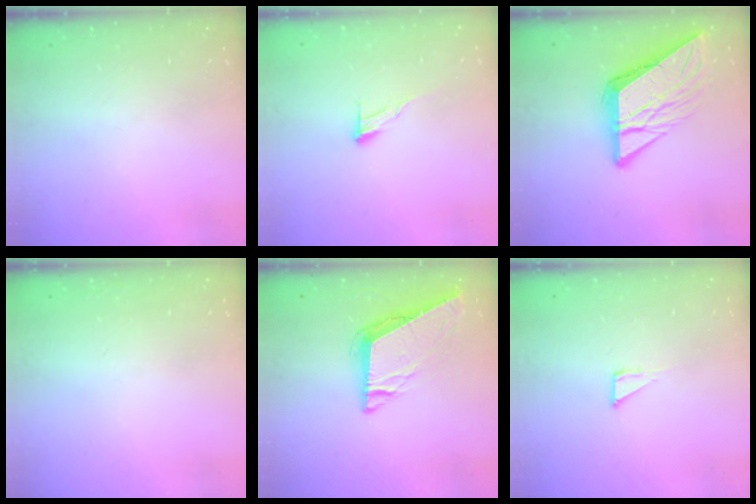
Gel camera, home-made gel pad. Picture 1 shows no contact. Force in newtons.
{"total": 6.9, "press": 6.8, "slide": 0.4}
{"total": 11.2, "press": 11.2, "slide": 1.1}
{"total": 1.6, "press": 1.5, "slide": 0.1}
{"total": 8.0, "press": 8.0, "slide": 0.8}
{"total": 2.8, "press": 2.8, "slide": 0.2}